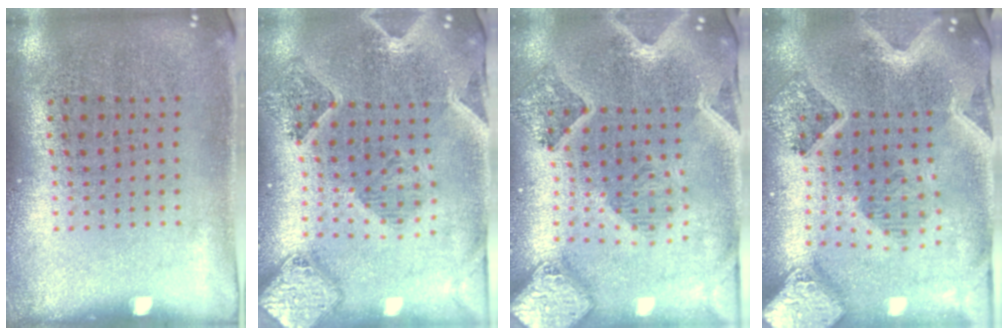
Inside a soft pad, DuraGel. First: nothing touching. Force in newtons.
{"total": 1.5, "press": 1.4, "slide": 0.3}
{"total": 2.2, "press": 2.0, "slide": 0.9}
{"total": 3.2, "press": 2.7, "slide": 1.6}